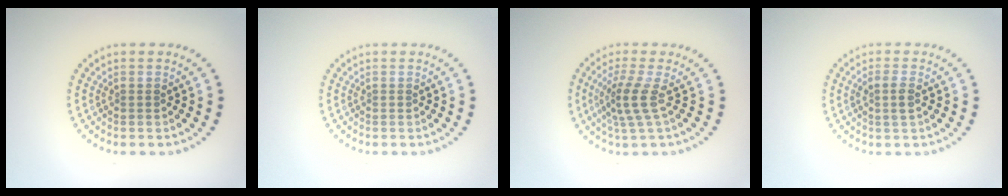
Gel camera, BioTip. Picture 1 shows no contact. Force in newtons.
{"total": 0.0}
{"total": 2.9, "press": 2.2, "slide": 2.0}
{"total": 1.7, "press": 1.6, "slide": 0.4}